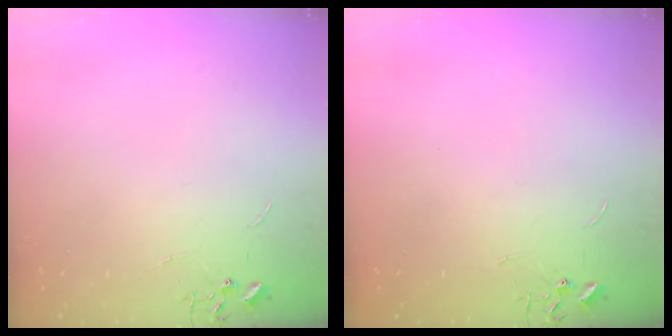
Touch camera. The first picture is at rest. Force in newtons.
{"total": 0.0}